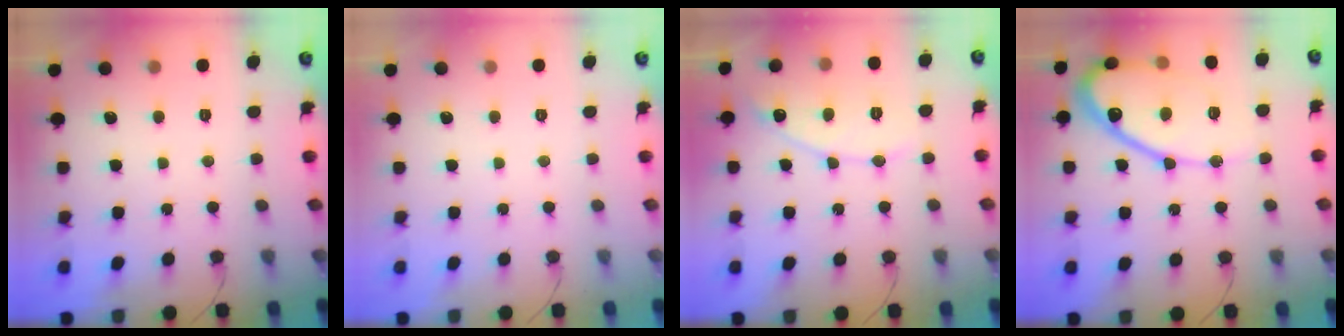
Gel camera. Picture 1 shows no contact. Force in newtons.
{"total": 0.0}
{"total": 8.7, "press": 8.7, "slide": 0.9}
{"total": 14.5, "press": 14.4, "slide": 1.6}